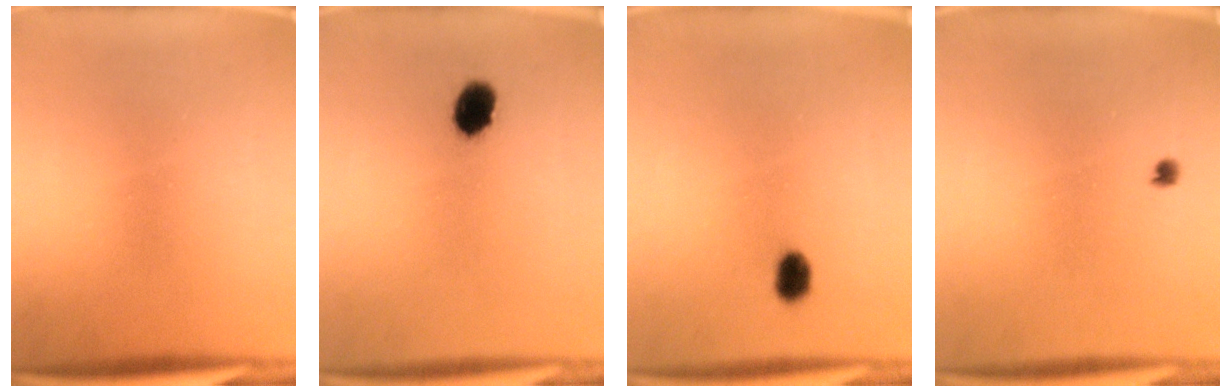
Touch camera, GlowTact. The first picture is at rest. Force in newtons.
{"total": 5.0}
{"total": 2.6}
{"total": 1.0}